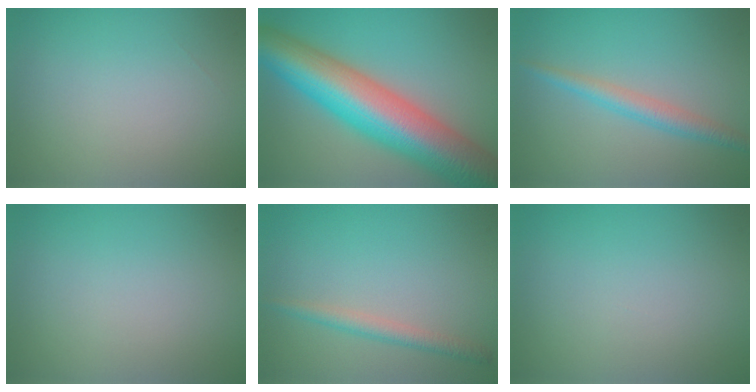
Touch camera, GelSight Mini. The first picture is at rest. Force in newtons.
{"total": 13.8, "press": 13.8, "slide": 0.4}
{"total": 2.5, "press": 2.5, "slide": 0.1}
{"total": 0.0}
{"total": 2.0, "press": 2.0, "slide": 0.1}
{"total": 0.0}